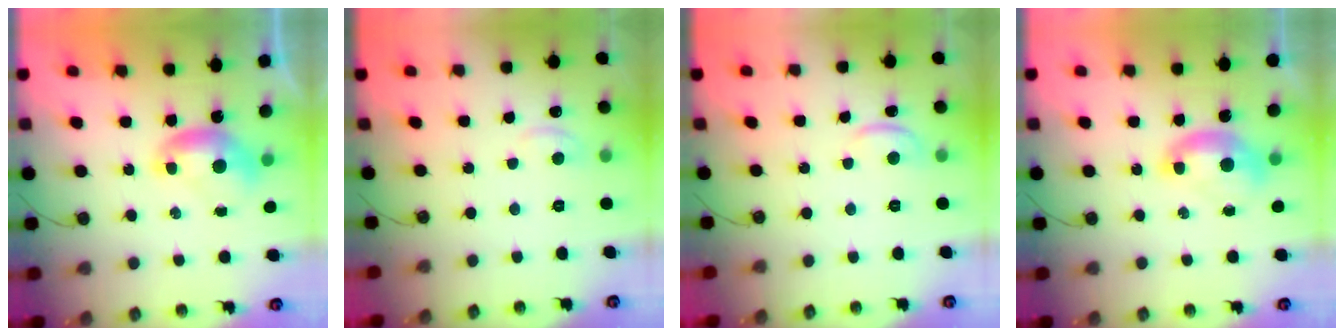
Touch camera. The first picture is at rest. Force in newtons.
{"total": 1.5, "press": 1.3, "slide": 0.7}
{"total": 1.0, "press": 0.9, "slide": 0.4}
{"total": 1.4, "press": 1.4, "slide": 0.4}